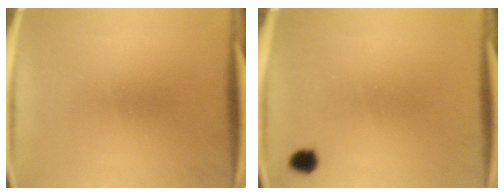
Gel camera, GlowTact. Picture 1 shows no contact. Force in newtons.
{"total": 3.9}